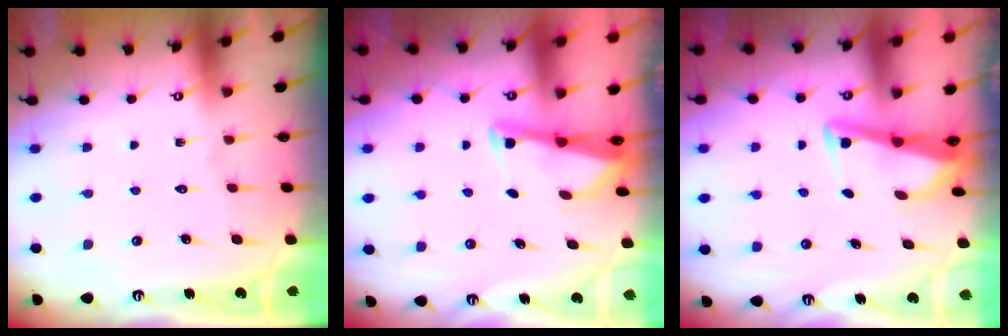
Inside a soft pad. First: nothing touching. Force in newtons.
{"total": 2.3, "press": 2.3, "slide": 0.2}
{"total": 3.1, "press": 3.1, "slide": 0.4}